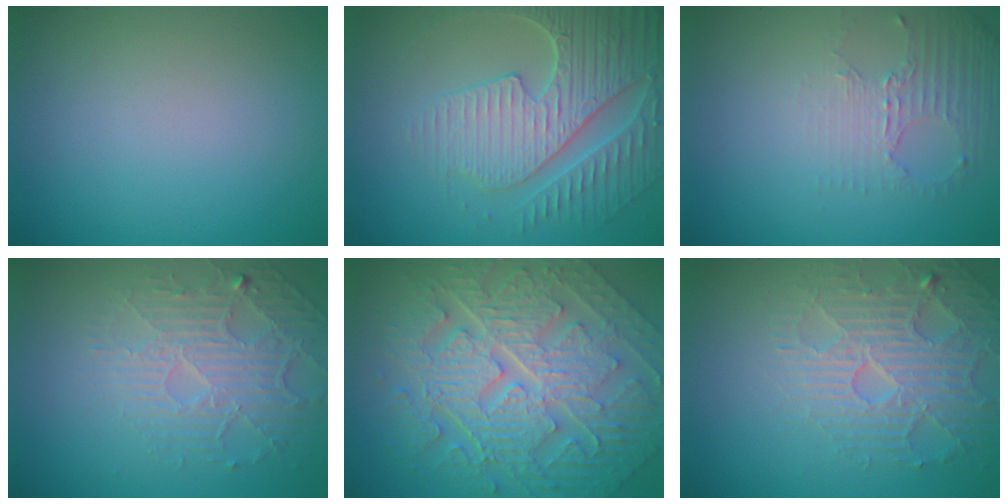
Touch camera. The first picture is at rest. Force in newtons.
{"total": 6.7, "press": 5.5, "slide": 3.8}
{"total": 2.6, "press": 2.0, "slide": 1.7}
{"total": 4.7, "press": 3.4, "slide": 3.3}
{"total": 11.1, "press": 7.6, "slide": 8.1}
{"total": 4.6, "press": 4.3, "slide": 1.7}